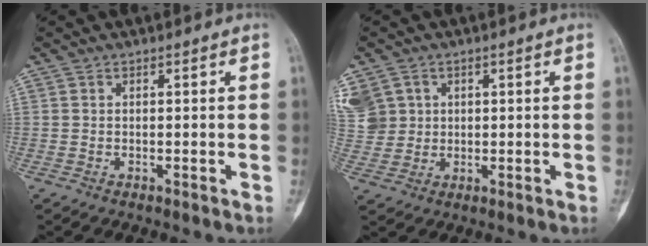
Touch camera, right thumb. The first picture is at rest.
{"total": 11.9, "force": [3.9, 10.4, 4.2], "torque": [-0.106, 0.021, 0.096]}